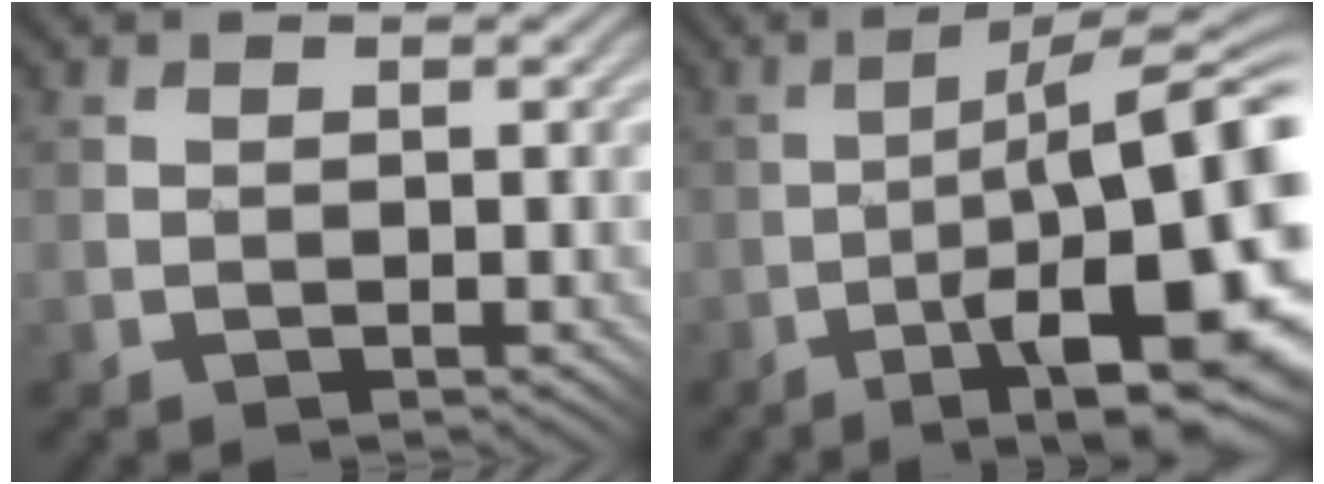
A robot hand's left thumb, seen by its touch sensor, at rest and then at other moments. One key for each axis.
{"total": 15.3, "fx": -4.9, "fy": 3.0, "fz": 14.2, "tx": -0.200, "ty": 0.010, "tz": -0.067}